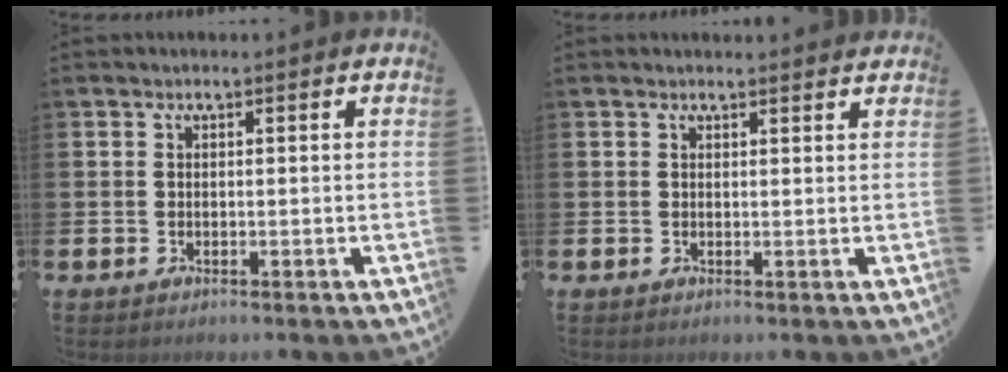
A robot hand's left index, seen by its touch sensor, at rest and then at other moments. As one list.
[{"total": 1.0, "force": [1.0, 0.1, 0.1], "torque": [0.003, -0.002, 0.018]}]